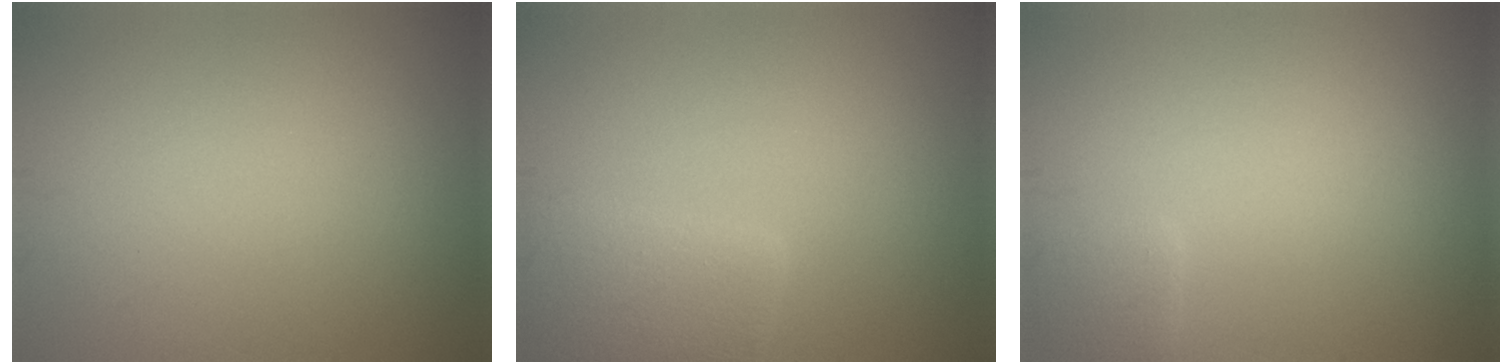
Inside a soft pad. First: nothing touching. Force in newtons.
{"total": 5.4, "press": 5.4, "slide": 0.3}
{"total": 1.2, "press": 1.2, "slide": 0.2}